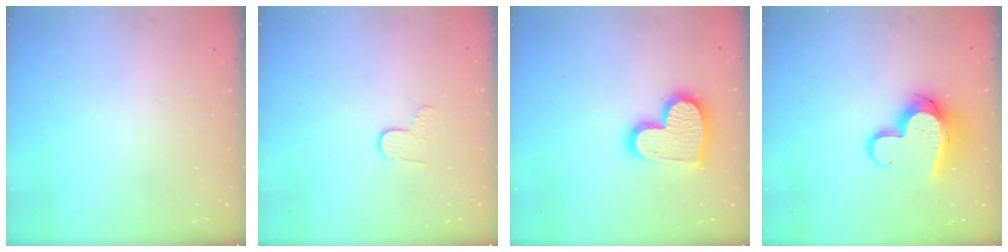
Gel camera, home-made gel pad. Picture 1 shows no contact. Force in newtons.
{"total": 3.5, "press": 3.5, "slide": 0.3}
{"total": 15.9, "press": 15.8, "slide": 1.5}
{"total": 16.0, "press": 15.9, "slide": 1.3}